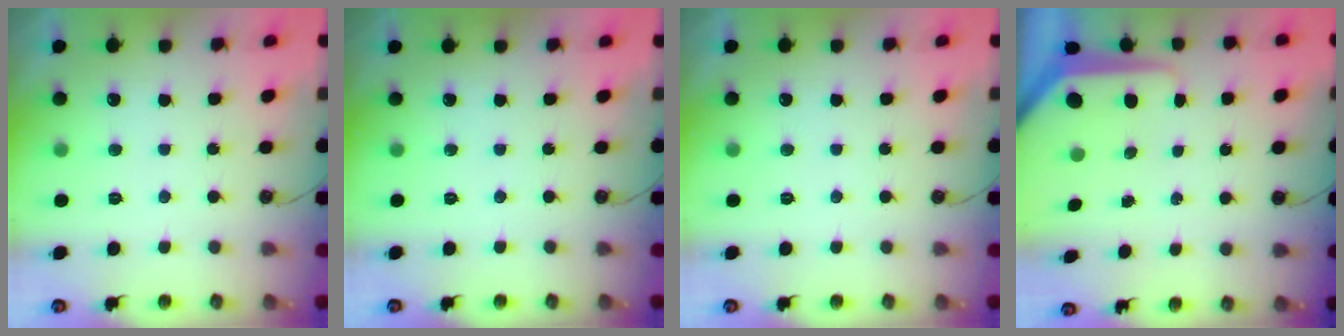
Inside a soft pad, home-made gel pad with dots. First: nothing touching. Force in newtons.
{"total": 0.0}
{"total": 0.0}
{"total": 9.8, "press": 9.8, "slide": 0.7}